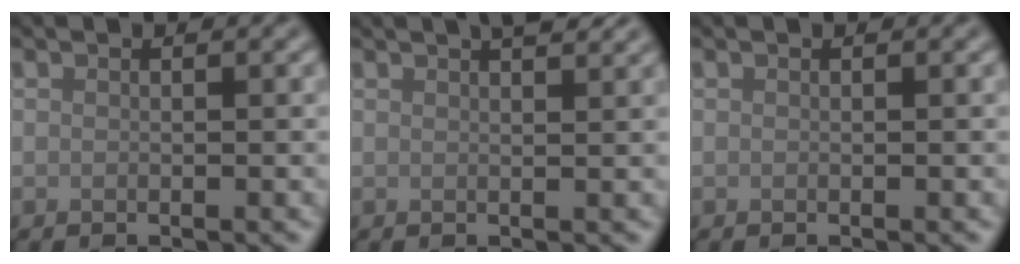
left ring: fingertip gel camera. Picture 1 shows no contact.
{"total": 3.2, "force": [2.3, 1.0, 2.0], "torque": [-0.005, 0.013, 0.014]}
{"total": 0.0}